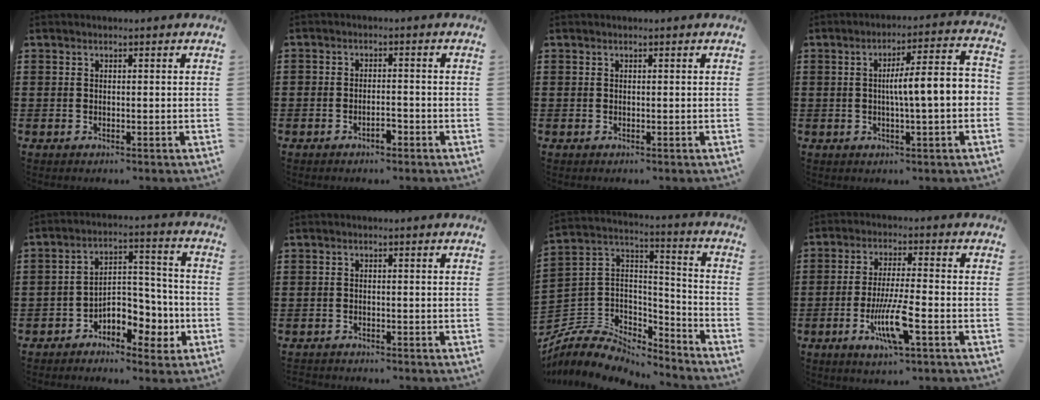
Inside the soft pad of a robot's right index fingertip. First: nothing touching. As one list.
[{"total": 2.3, "force": [-1.8, 0.8, 1.2], "torque": [-0.025, 0.002, -0.035]}, {"total": 0.0}, {"total": 7.3, "force": [-0.5, 0.9, 7.3], "torque": [-0.124, -0.001, -0.017]}, {"total": 6.4, "force": [-3.3, 4.2, 3.5], "torque": [-0.057, 0.013, -0.061]}, {"total": 1.0, "force": [-1.0, 0.2, -0.2], "torque": [0.000, 0.004, -0.022]}, {"total": 6.5, "force": [-5.0, 4.0, 1.3], "torque": [-0.053, -0.004, -0.101]}, {"total": 8.2, "force": [-3.3, 1.2, 7.4], "torque": [-0.146, -0.014, -0.061]}]